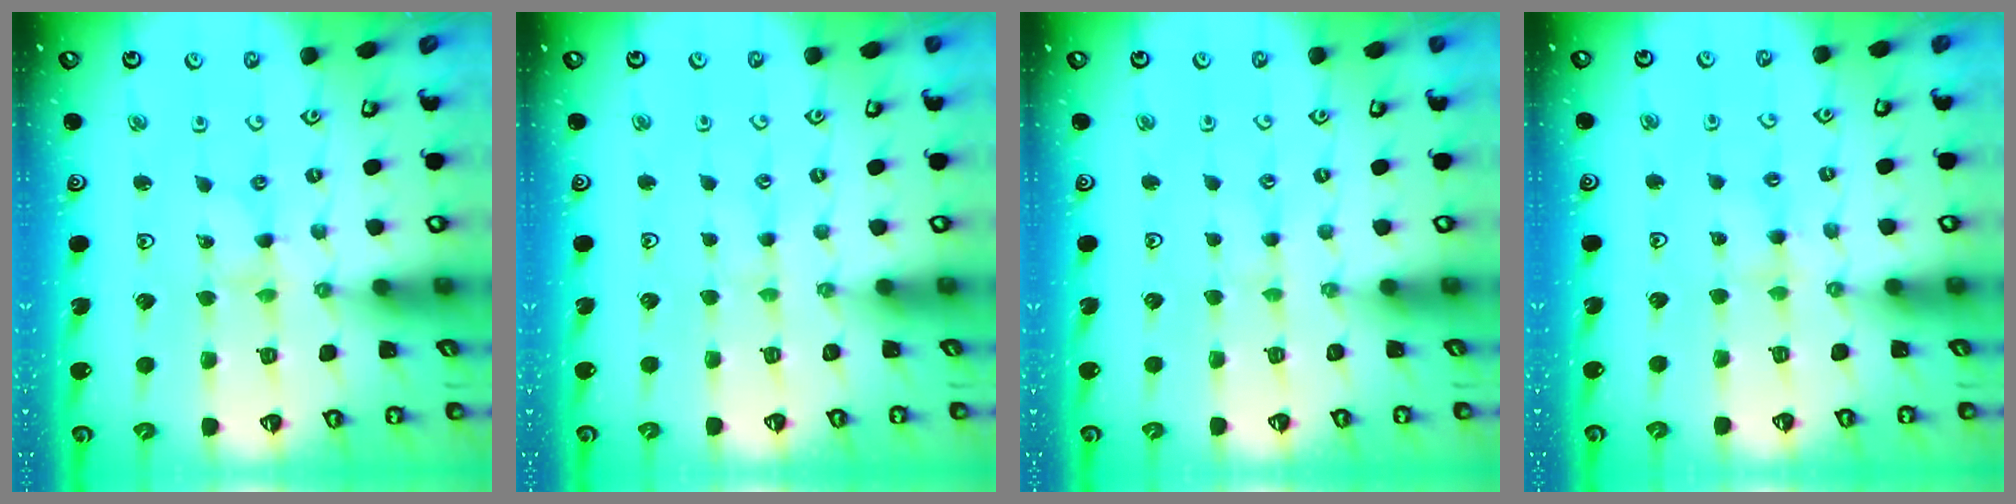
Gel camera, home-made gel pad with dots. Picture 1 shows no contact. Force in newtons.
{"total": 0.0}
{"total": 0.0}
{"total": 2.7, "press": 2.7, "slide": 0.5}